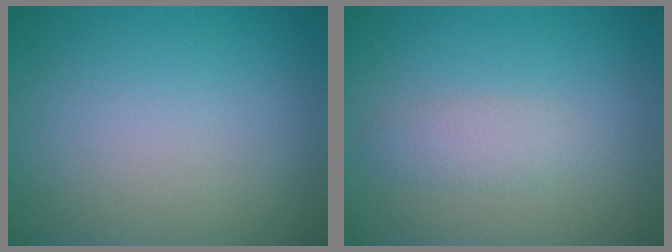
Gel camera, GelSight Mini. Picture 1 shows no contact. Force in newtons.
{"total": 1.7, "press": 1.7, "slide": 0.0}